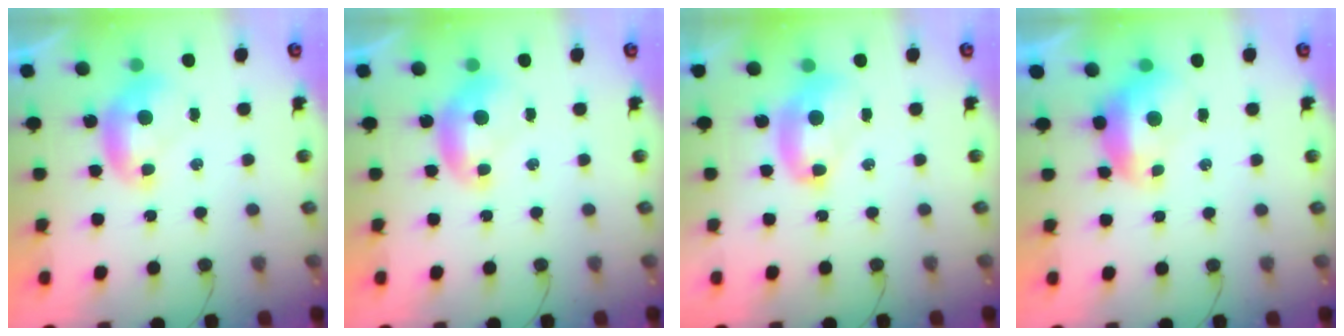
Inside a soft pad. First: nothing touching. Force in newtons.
{"total": 0.0}
{"total": 2.7, "press": 2.7, "slide": 0.1}
{"total": 1.5, "press": 1.4, "slide": 0.7}